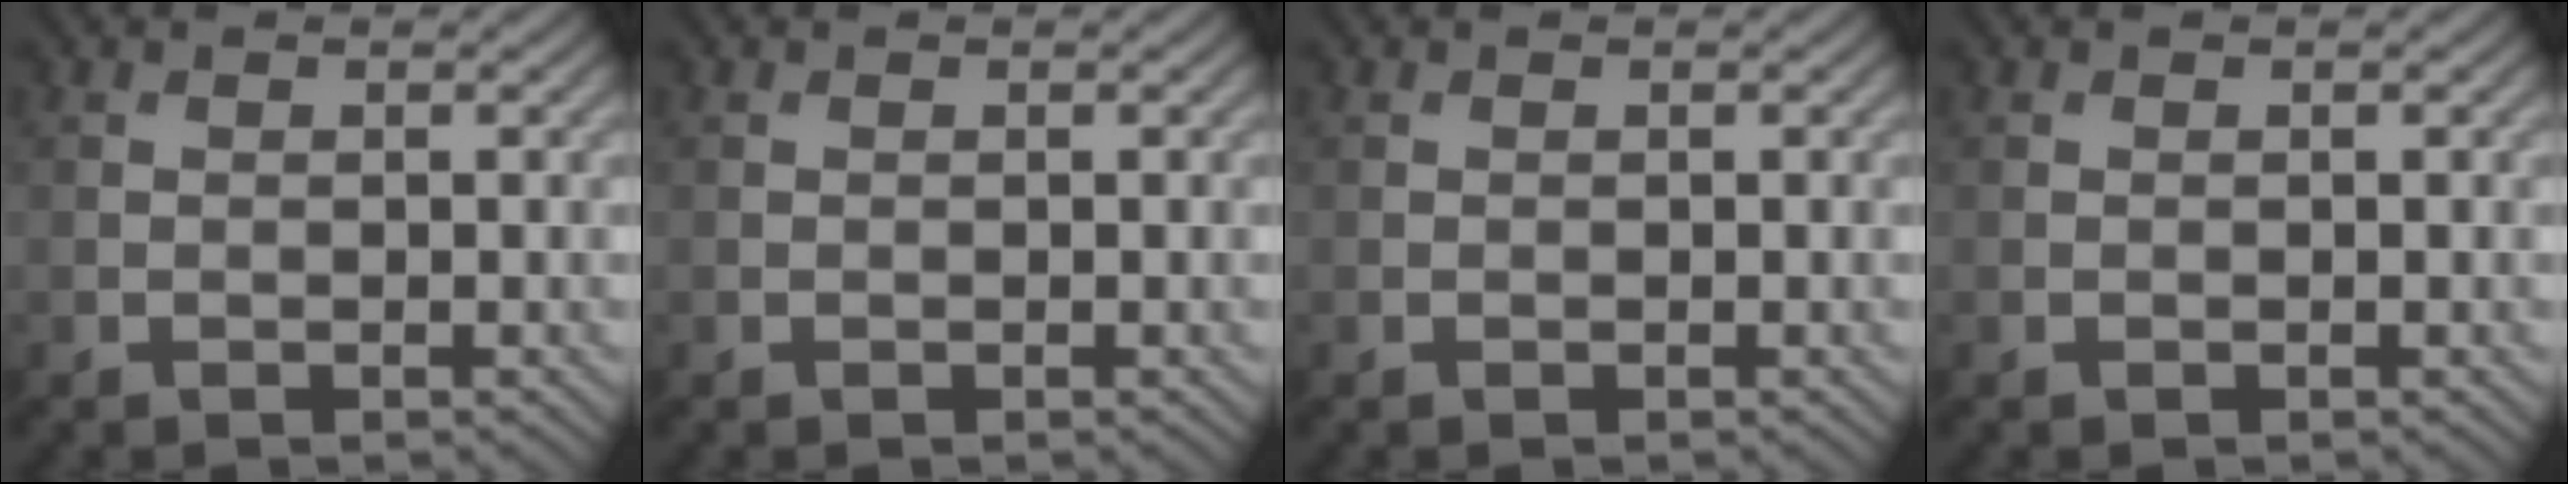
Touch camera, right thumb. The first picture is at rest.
{"total": 0.0}
{"total": 0.0}
{"total": 0.0}